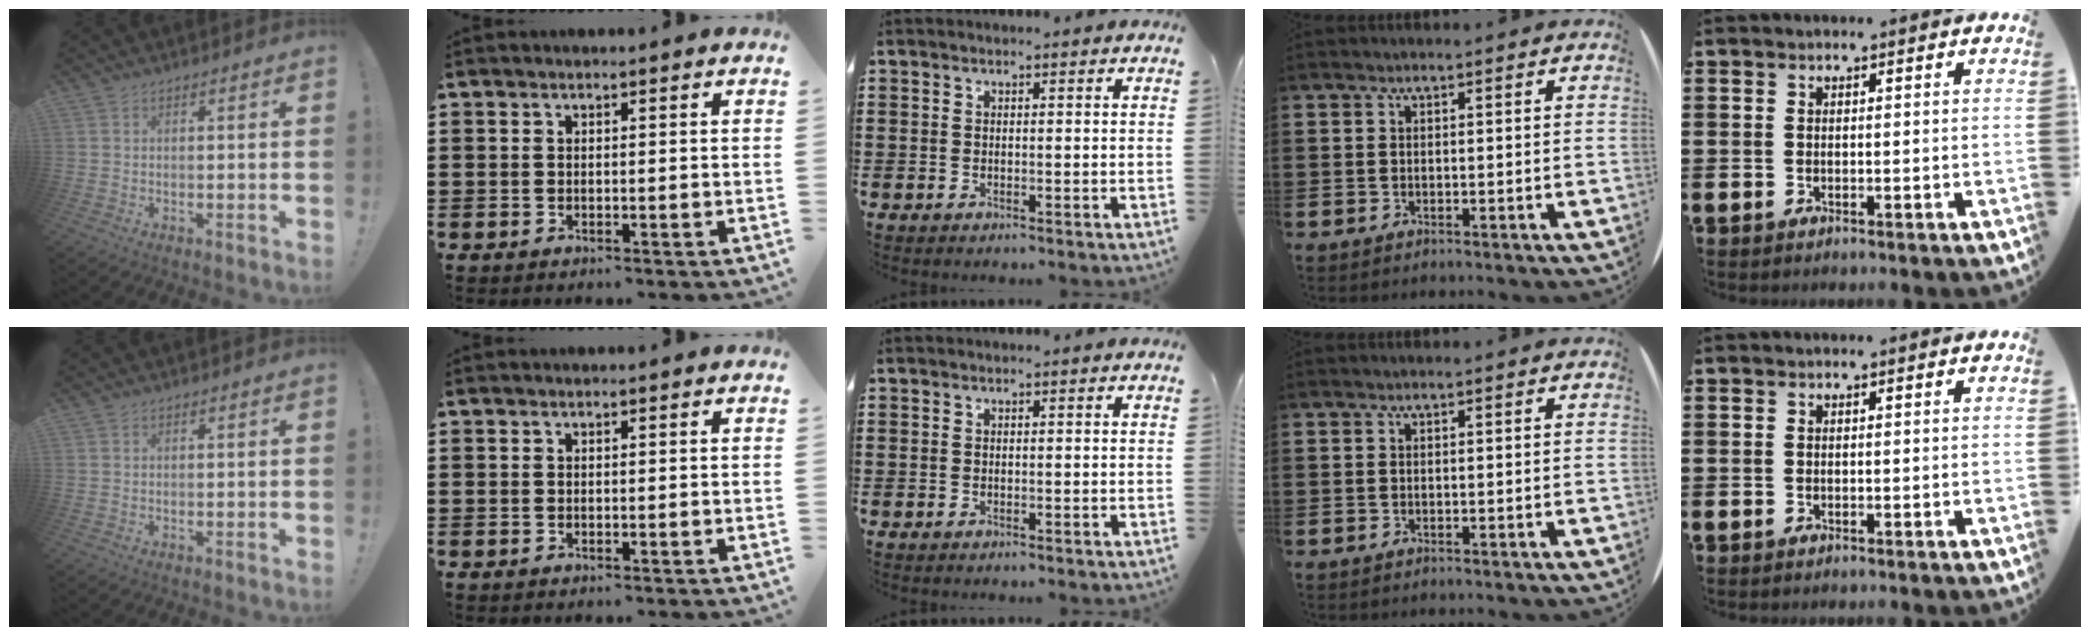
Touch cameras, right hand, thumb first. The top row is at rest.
{}